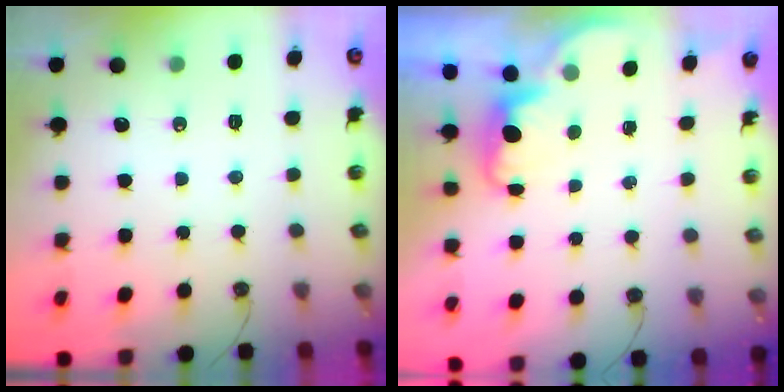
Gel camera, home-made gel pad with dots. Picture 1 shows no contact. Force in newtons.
{"total": 2.1, "press": 2.0, "slide": 0.7}